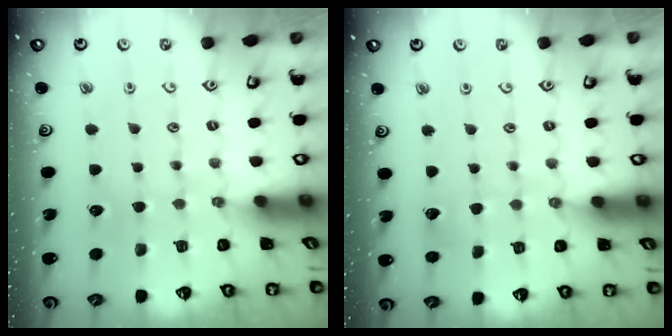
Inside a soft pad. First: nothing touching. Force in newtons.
{"total": 3.4, "press": 3.4, "slide": 0.4}